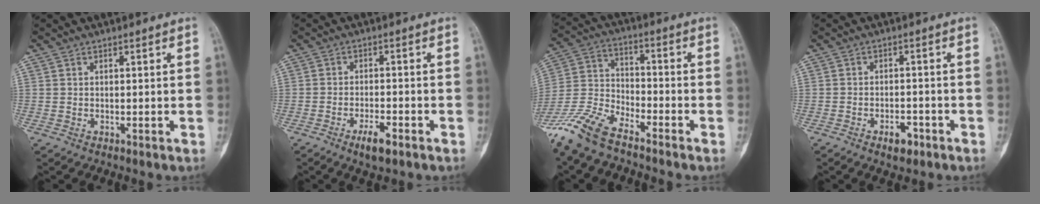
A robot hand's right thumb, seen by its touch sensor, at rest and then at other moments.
{"total": 4.4, "force": [-2.7, 1.4, 3.2], "torque": [-0.055, 0.010, -0.045]}
{"total": 13.6, "force": [-10.7, 4.4, 7.2], "torque": [-0.152, 0.040, -0.214]}
{"total": 3.7, "force": [-2.3, 1.7, 2.3], "torque": [-0.027, 0.013, -0.033]}